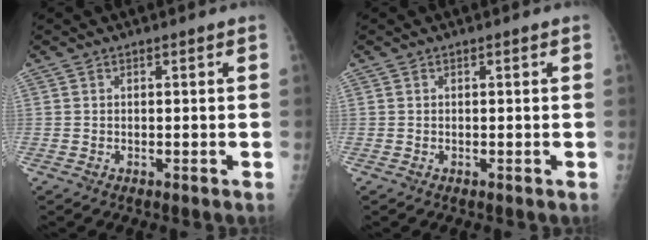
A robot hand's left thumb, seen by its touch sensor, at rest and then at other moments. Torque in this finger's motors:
{"motor_torque": [-0.02, 0.04, -0.11, -0.04, 0.00]}